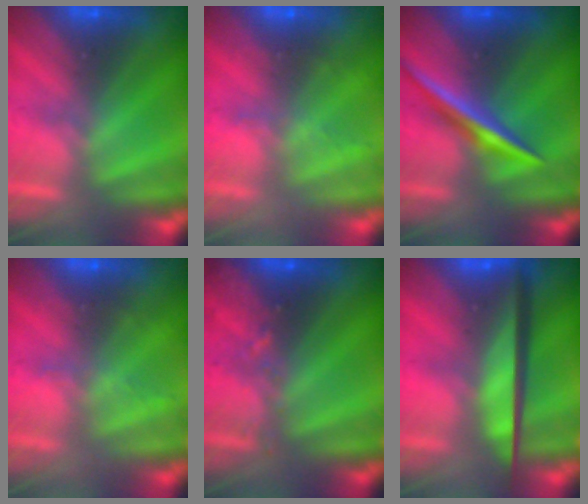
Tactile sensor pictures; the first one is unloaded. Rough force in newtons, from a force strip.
{"total": 2.1}
{"total": 1.9}
{"total": 2.1}
{"total": 2.9}
{"total": 7.9}